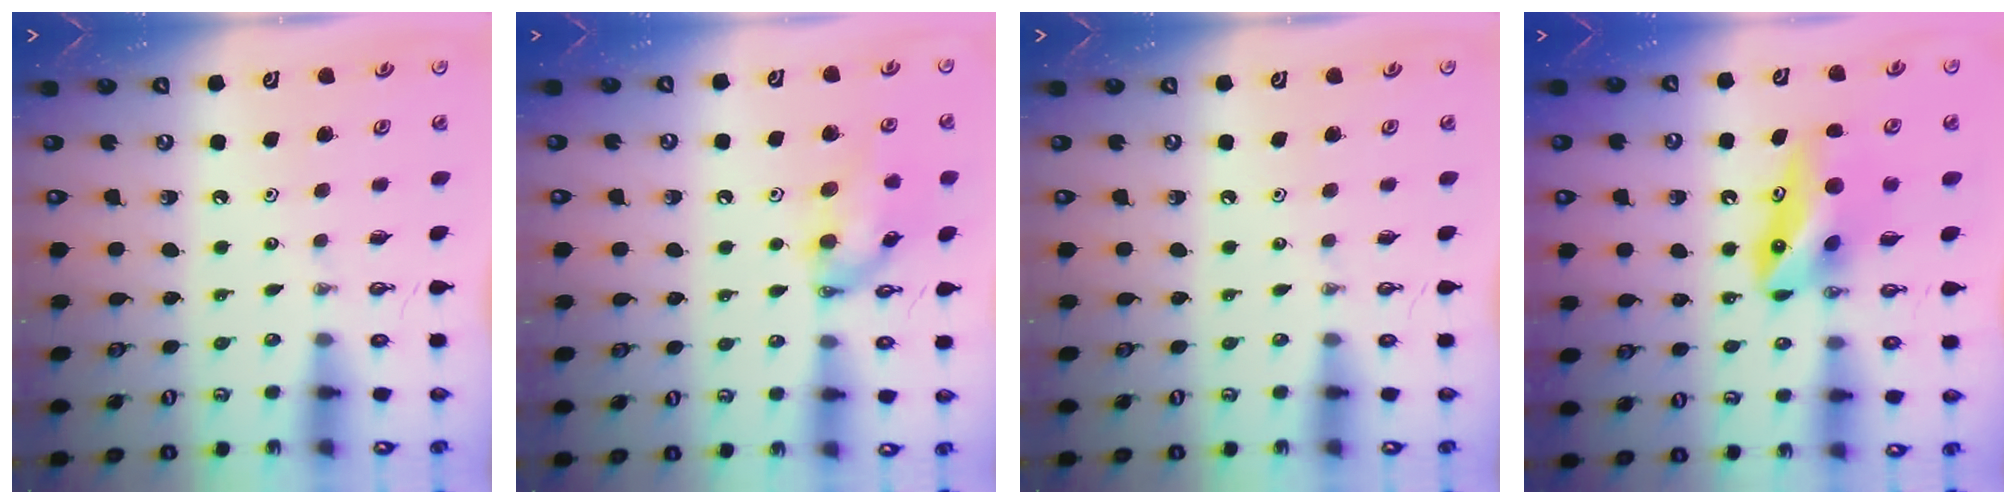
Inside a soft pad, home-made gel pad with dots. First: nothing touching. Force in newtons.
{"total": 12.9, "press": 12.8, "slide": 1.5}
{"total": 0.0}
{"total": 11.2, "press": 8.9, "slide": 6.8}